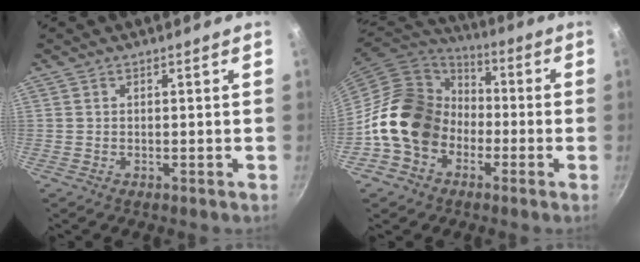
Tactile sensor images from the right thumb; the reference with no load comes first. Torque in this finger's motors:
{"motor_torque": [2.20, 2.36, 1.28, -1.44, 0.52]}